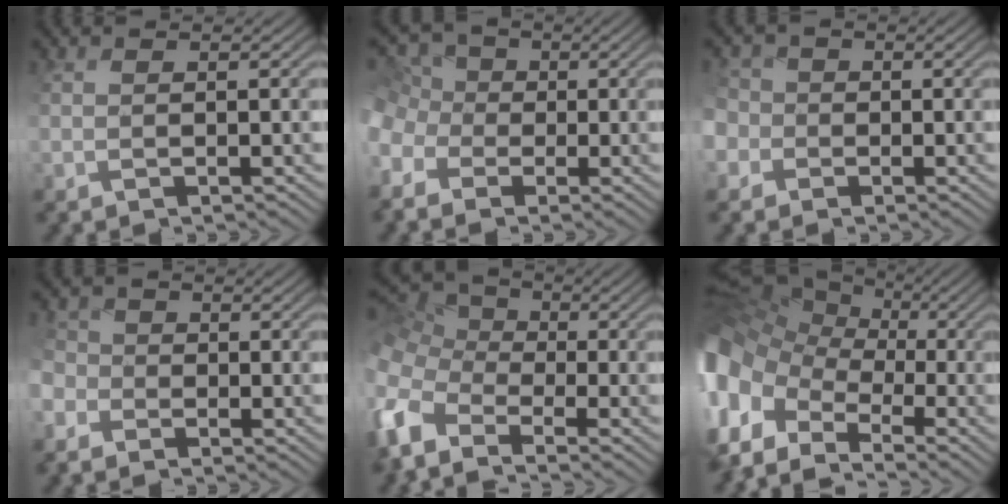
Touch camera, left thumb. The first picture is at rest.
{"total": 8.5, "force": [-2.7, 7.0, 4.0], "torque": [-0.134, -0.010, -0.067]}
{"total": 4.6, "force": [-0.9, 4.2, 1.5], "torque": [-0.065, 0.005, -0.030]}
{"total": 4.1, "force": [-2.0, 3.1, 1.7], "torque": [-0.057, -0.003, -0.043]}
{"total": 10.0, "force": [-2.7, 7.1, 6.6], "torque": [-0.200, 0.001, -0.024]}
{"total": 16.2, "force": [-3.5, 11.2, 11.2], "torque": [-0.272, -0.009, -0.042]}